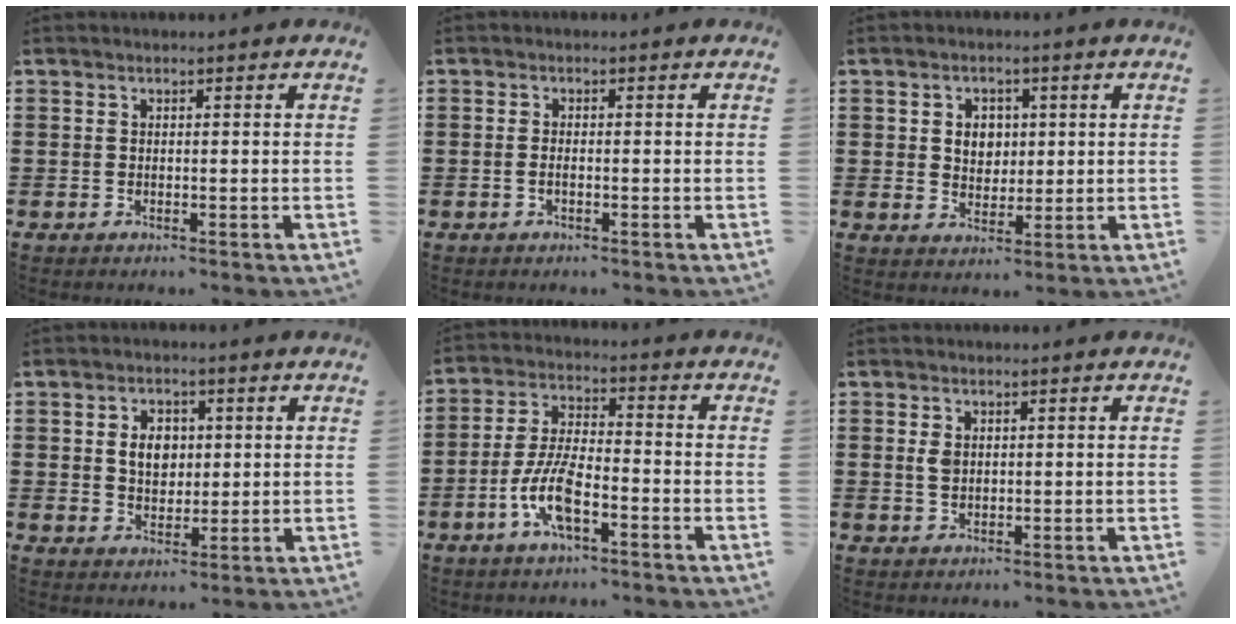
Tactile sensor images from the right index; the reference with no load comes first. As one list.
[{"total": 0.9, "force": [-0.5, 0.0, 0.8], "torque": [-0.017, -0.008, -0.007]}, {"total": 3.8, "force": [0.8, 3.2, 1.8], "torque": [-0.039, 0.008, 0.009]}, {"total": 4.7, "force": [0.8, 3.5, 3.1], "torque": [-0.063, 0.010, 0.009]}, {"total": 8.3, "force": [-3.7, 2.6, 7.0], "torque": [-0.163, -0.010, -0.073]}, {"total": 2.0, "force": [0.4, 1.2, 1.5], "torque": [-0.035, 0.005, 0.007]}]